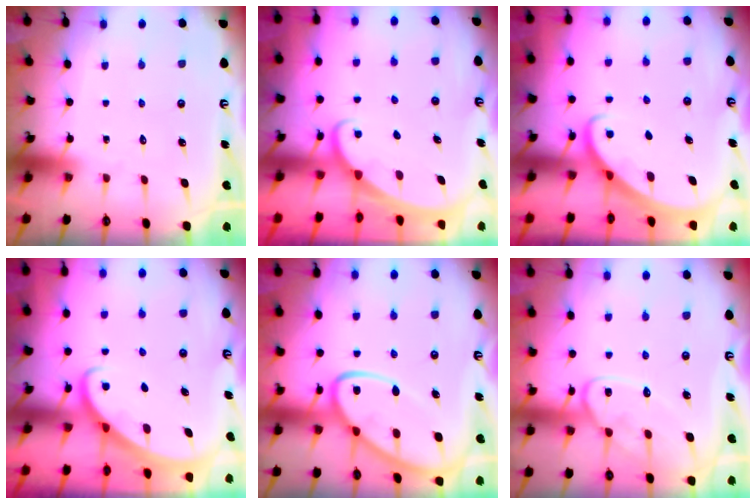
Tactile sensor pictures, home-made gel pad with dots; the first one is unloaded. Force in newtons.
{"total": 1.8, "press": 1.8, "slide": 0.1}
{"total": 2.9, "press": 2.9, "slide": 0.2}
{"total": 2.8, "press": 2.8, "slide": 0.2}
{"total": 13.4, "press": 13.4, "slide": 1.2}
{"total": 12.7, "press": 12.7, "slide": 1.0}